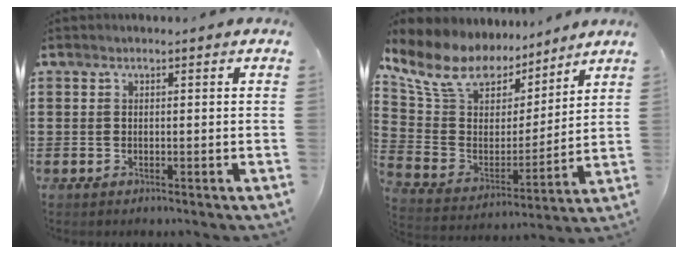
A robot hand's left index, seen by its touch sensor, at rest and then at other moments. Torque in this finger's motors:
{"motor_torque": [1.10, -1.03, 0.35, 0.06]}